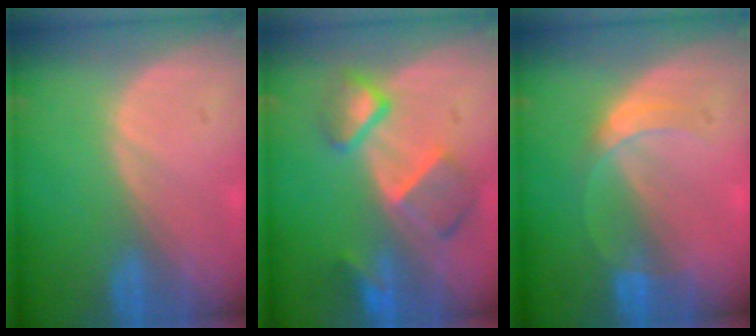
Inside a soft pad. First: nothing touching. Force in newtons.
{"total": 7.6, "press": 6.7, "slide": 3.5}
{"total": 3.3, "press": 3.3, "slide": 0.2}